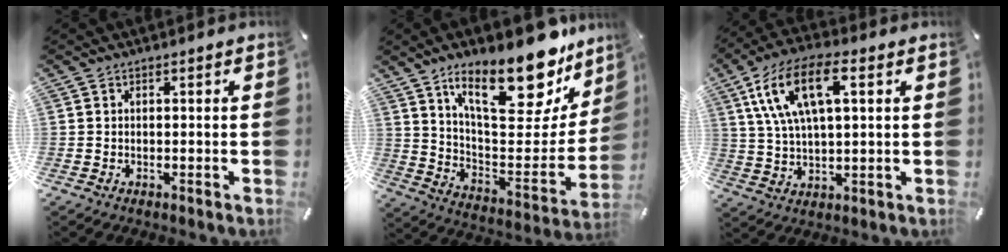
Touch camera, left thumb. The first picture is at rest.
{"total": 24.4, "force": [17.4, 9.8, 14.0], "torque": [-0.198, -0.125, 0.289]}
{"total": 13.5, "force": [5.3, 6.1, 10.8], "torque": [-0.241, 0.004, 0.093]}